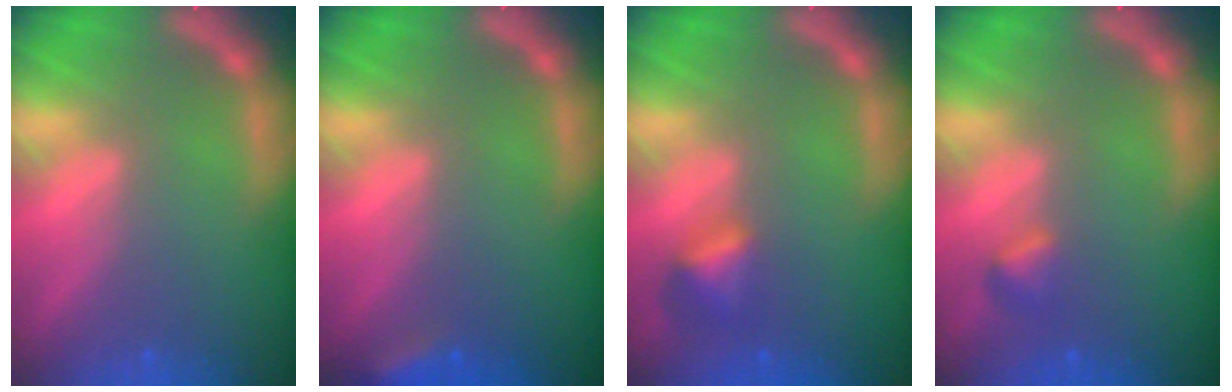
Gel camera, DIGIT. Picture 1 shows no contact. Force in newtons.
{"total": 2.4}
{"total": 2.4}
{"total": 1.4}